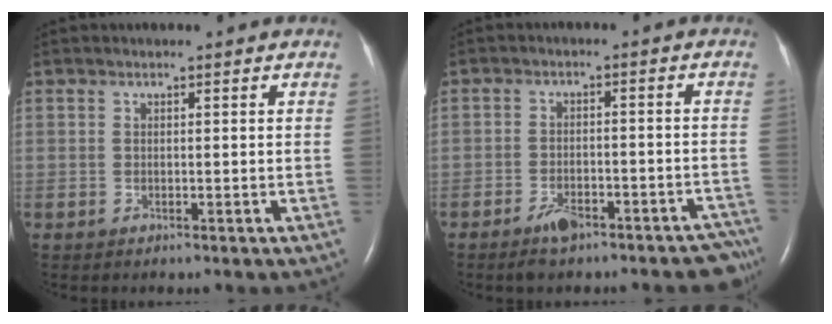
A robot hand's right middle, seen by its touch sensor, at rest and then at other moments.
{"total": 7.6, "force": [-6.1, 2.7, 3.6], "torque": [-0.026, 0.017, -0.091]}